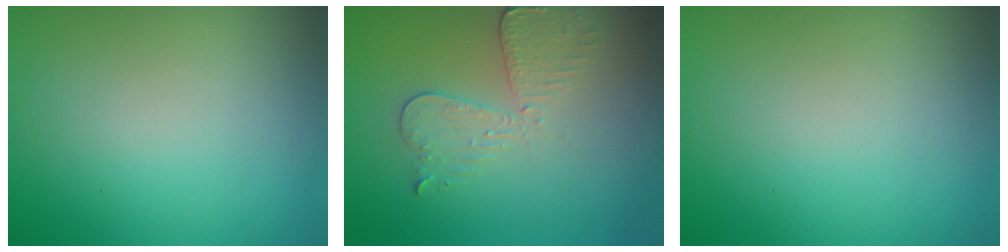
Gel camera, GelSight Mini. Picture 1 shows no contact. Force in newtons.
{"total": 2.9, "press": 2.7, "slide": 1.2}
{"total": 0.0}